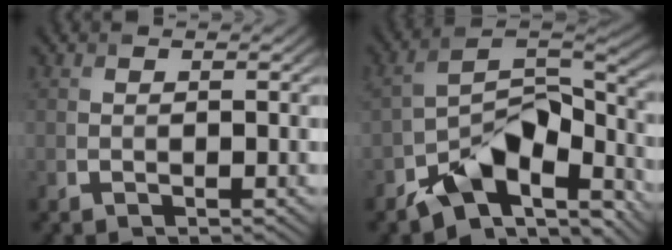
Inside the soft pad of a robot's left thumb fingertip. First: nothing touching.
{"total": 11.7, "force": [-8.0, 5.6, 6.5], "torque": [-0.098, -0.005, -0.149]}